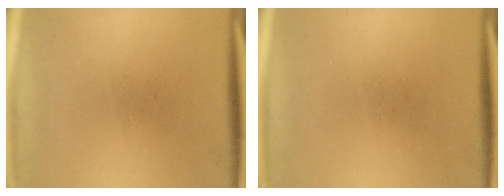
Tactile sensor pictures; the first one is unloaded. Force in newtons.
{"total": 0.0}